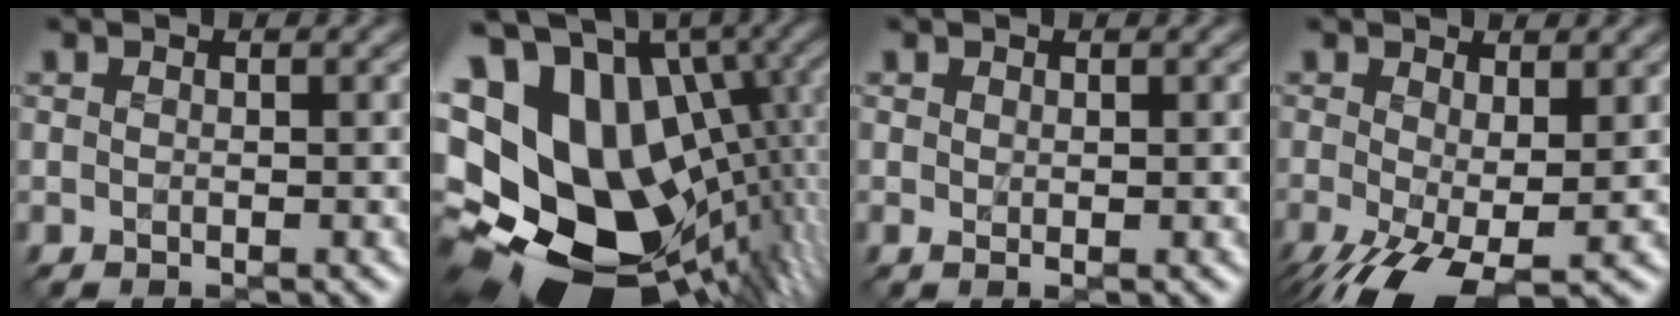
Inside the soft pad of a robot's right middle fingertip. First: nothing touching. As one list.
[{"total": 20.1, "force": [0.1, 14.7, 13.7], "torque": [-0.261, 0.022, 0.002]}, {"total": 0.0}, {"total": 6.6, "force": [-2.7, 2.2, 5.6], "torque": [-0.130, -0.027, -0.037]}]